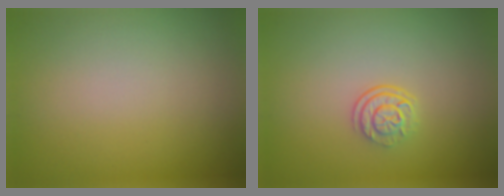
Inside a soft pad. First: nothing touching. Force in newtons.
{"total": 2.5, "press": 1.8, "slide": 1.8}